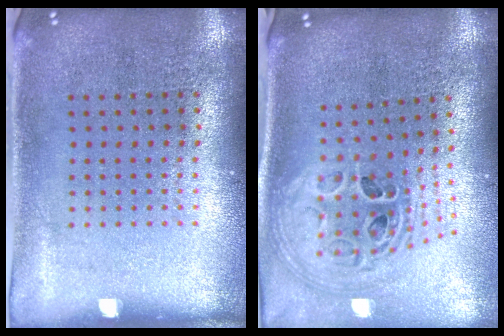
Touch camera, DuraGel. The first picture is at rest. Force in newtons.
{"total": 1.9, "press": 1.5, "slide": 1.1}